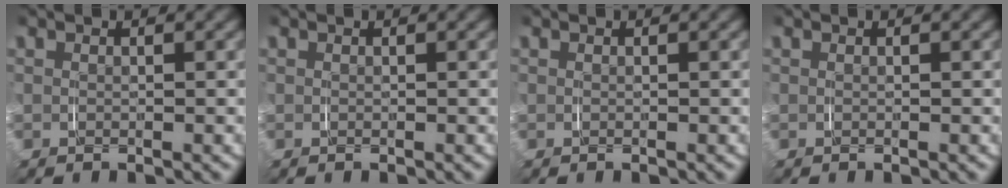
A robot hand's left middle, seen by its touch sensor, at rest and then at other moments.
{"total": 0.0}
{"total": 0.0}
{"total": 0.0}